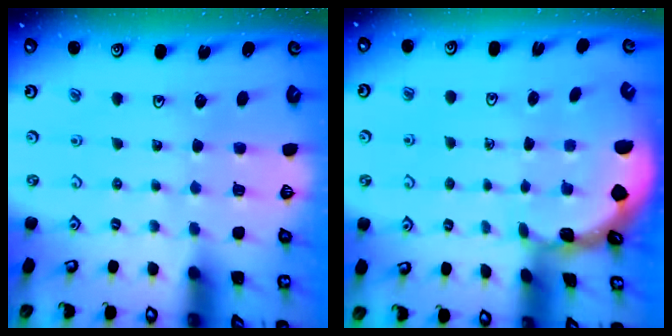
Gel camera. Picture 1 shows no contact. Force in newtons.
{"total": 1.0, "press": 1.0, "slide": 0.1}